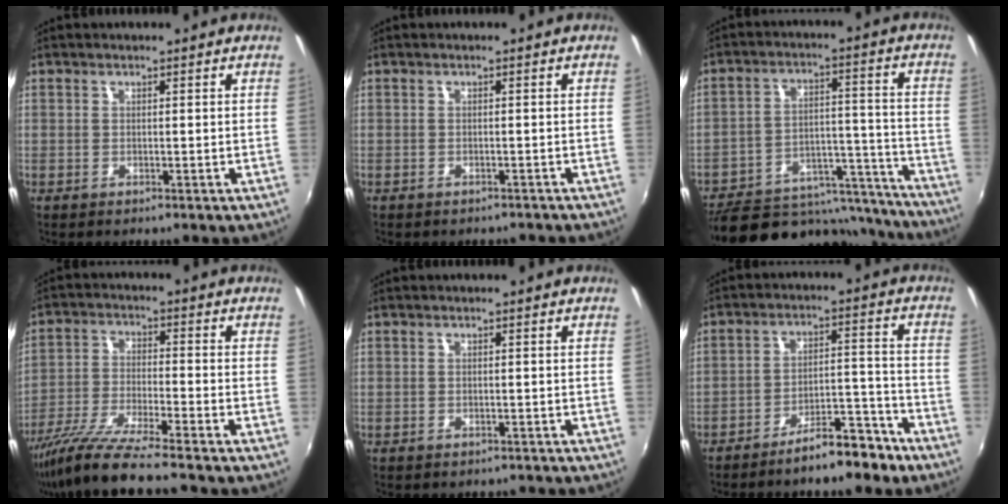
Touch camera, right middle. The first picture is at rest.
{"total": 3.5, "force": [-3.1, 1.3, 1.0], "torque": [-0.019, -0.013, -0.037]}
{"total": 24.3, "force": [-19.8, 10.2, 9.7], "torque": [-0.173, 0.025, -0.240]}
{"total": 12.2, "force": [-10.4, -0.6, 6.4], "torque": [-0.131, -0.028, -0.191]}
{"total": 3.1, "force": [-2.7, 1.2, 0.9], "torque": [-0.017, -0.012, -0.032]}
{"total": 9.3, "force": [-7.7, 2.6, 4.6], "torque": [-0.072, 0.029, -0.106]}